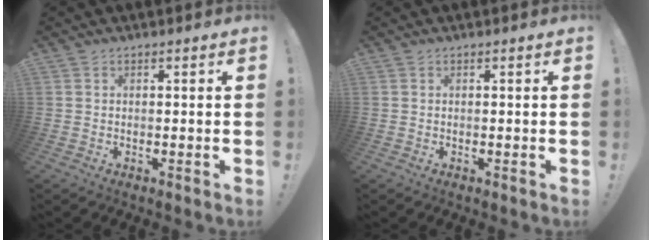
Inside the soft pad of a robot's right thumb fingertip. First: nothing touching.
{"total": 0.0}